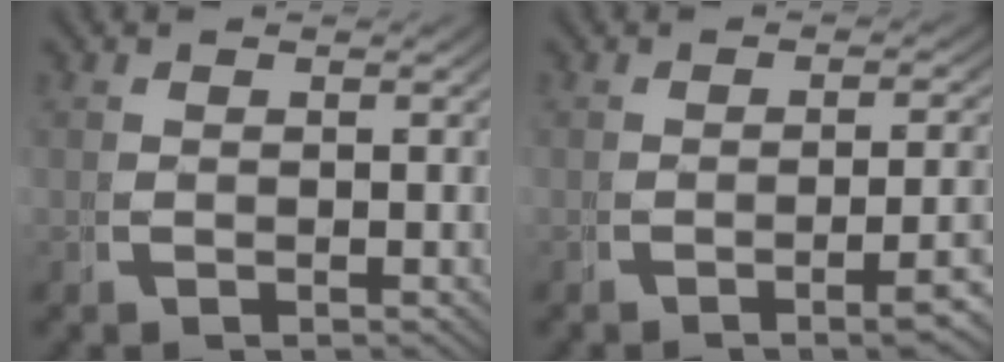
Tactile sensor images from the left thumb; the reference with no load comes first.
{"total": 3.2, "force": [-1.4, 0.3, 2.9], "torque": [-0.035, 0.008, -0.024]}